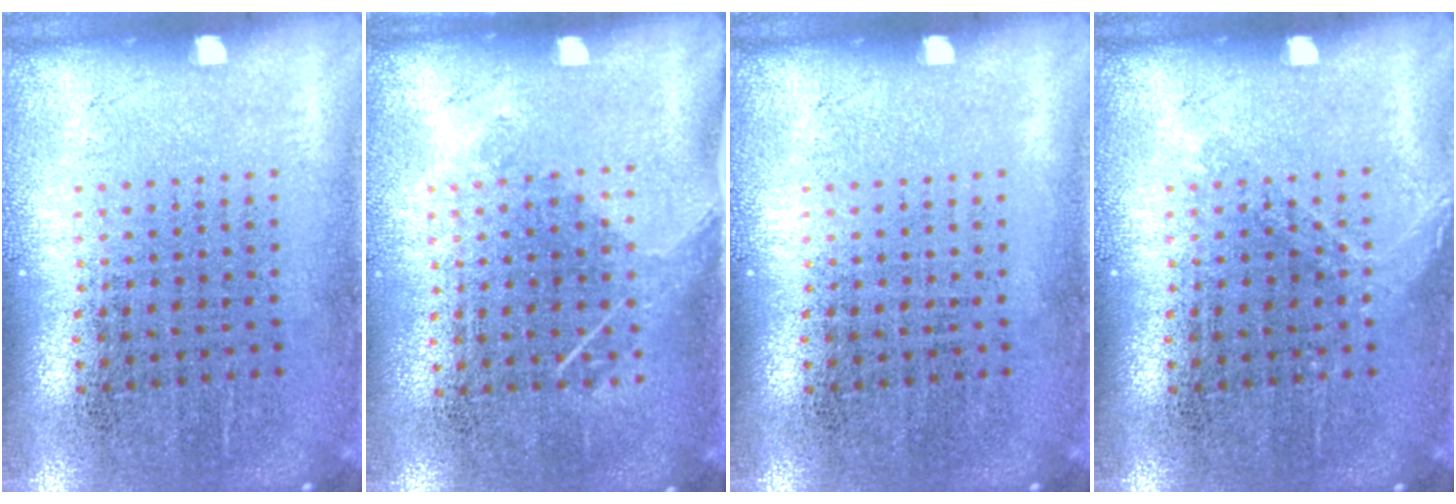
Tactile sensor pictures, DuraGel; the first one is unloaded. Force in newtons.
{"total": 1.2, "press": 0.9, "slide": 0.8}
{"total": 0.0}
{"total": 0.9, "press": 0.8, "slide": 0.3}